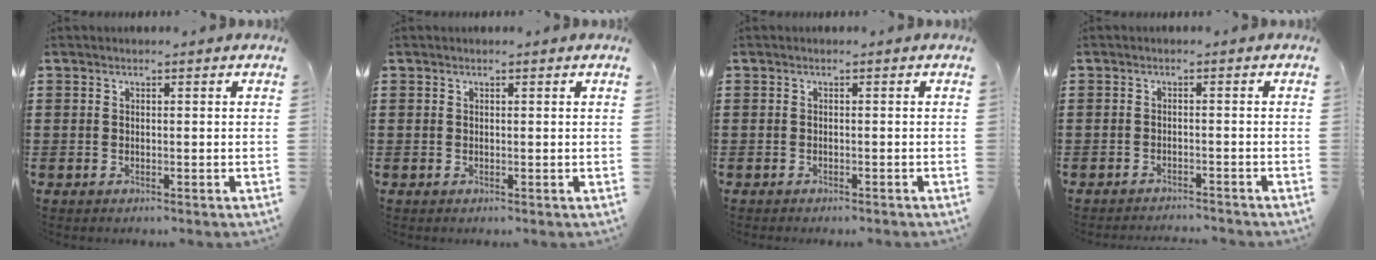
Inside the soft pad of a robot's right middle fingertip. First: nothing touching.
{"total": 0.0}
{"total": 0.6, "force": [-0.6, 0.1, 0.0], "torque": [0.000, 0.000, -0.014]}
{"total": 1.7, "force": [-1.7, 0.0, 0.1], "torque": [-0.006, 0.003, -0.035]}